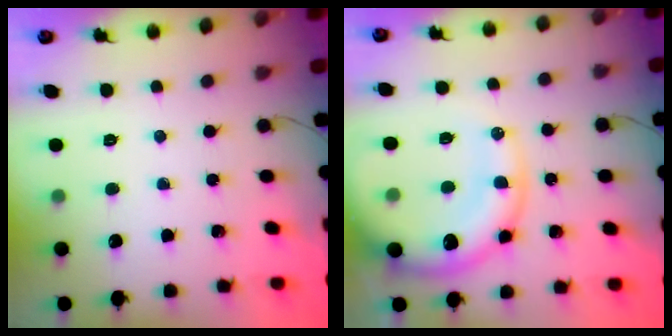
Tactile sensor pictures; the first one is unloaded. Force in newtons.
{"total": 18.5, "press": 18.0, "slide": 4.6}